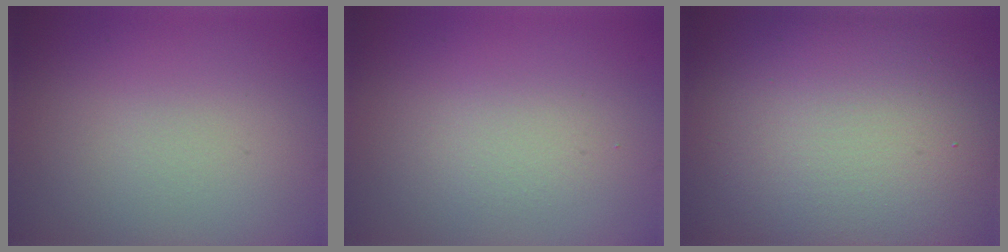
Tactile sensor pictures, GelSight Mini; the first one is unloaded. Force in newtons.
{"total": 1.4, "press": 1.4, "slide": 0.1}
{"total": 16.5, "press": 16.5, "slide": 0.9}